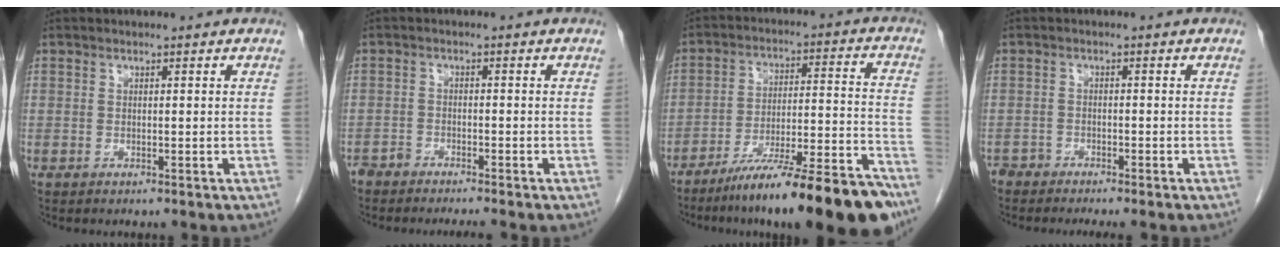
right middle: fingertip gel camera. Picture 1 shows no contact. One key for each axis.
{"total": 3.6, "fx": -3.5, "fy": 0.2, "fz": 1.1, "tx": -0.011, "ty": -0.008, "tz": -0.058}
{"total": 19.9, "fx": -15.2, "fy": 0.8, "fz": 12.8, "tx": -0.149, "ty": 0.006, "tz": -0.246}
{"total": 3.7, "fx": -3.5, "fy": 0.3, "fz": 1.1, "tx": -0.008, "ty": -0.008, "tz": -0.058}